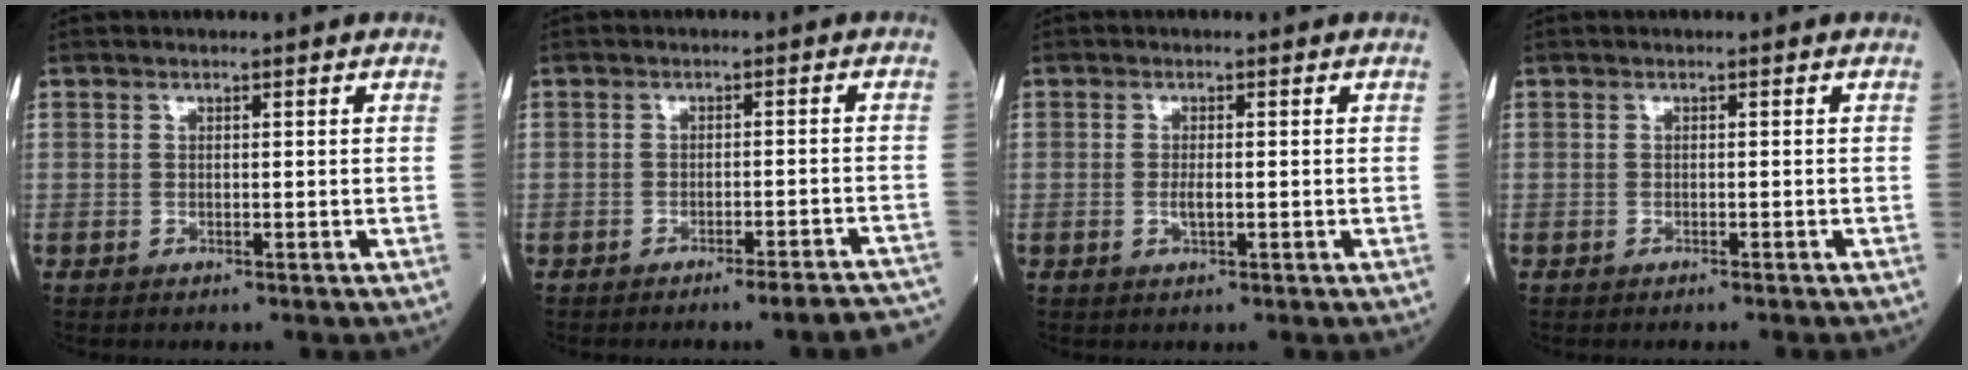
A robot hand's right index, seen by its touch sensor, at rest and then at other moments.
{"total": 7.9, "force": [-7.3, 0.2, 3.1], "torque": [-0.016, 0.007, -0.089]}
{"total": 1.4, "force": [-0.3, 0.3, 1.3], "torque": [-0.030, -0.002, -0.003]}
{"total": 1.5, "force": [-1.4, -0.1, 0.6], "torque": [-0.012, -0.001, -0.016]}